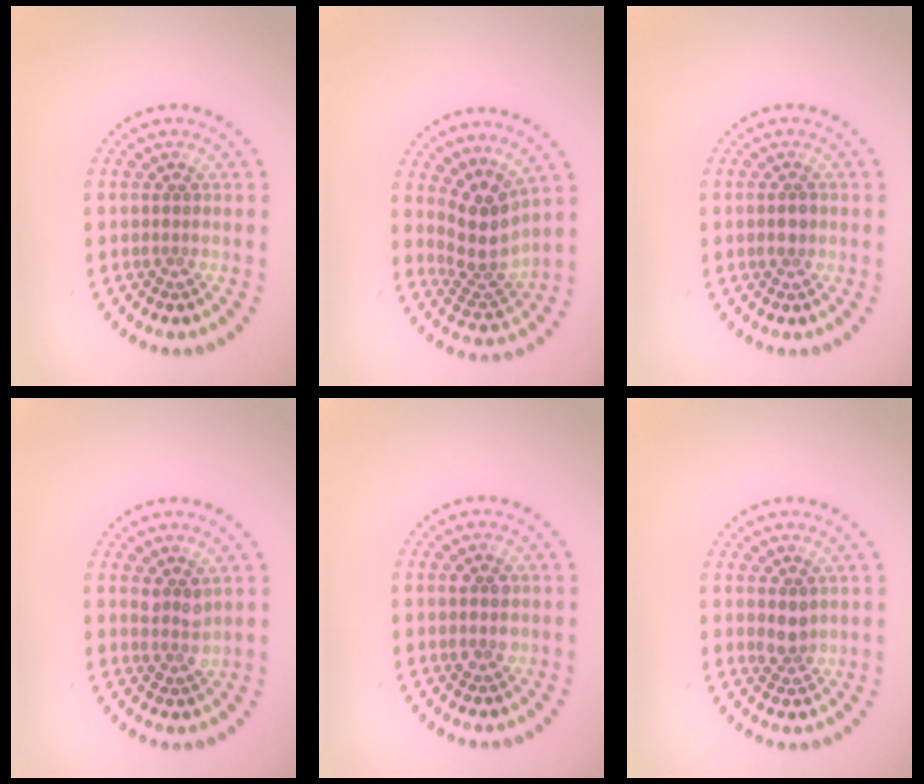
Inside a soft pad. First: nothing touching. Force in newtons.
{"total": 3.7, "press": 2.8, "slide": 2.3}
{"total": 1.2, "press": 1.2, "slide": 0.1}
{"total": 1.6, "press": 1.3, "slide": 1.0}
{"total": 1.2, "press": 1.2, "slide": 0.2}
{"total": 1.7, "press": 1.7, "slide": 0.4}